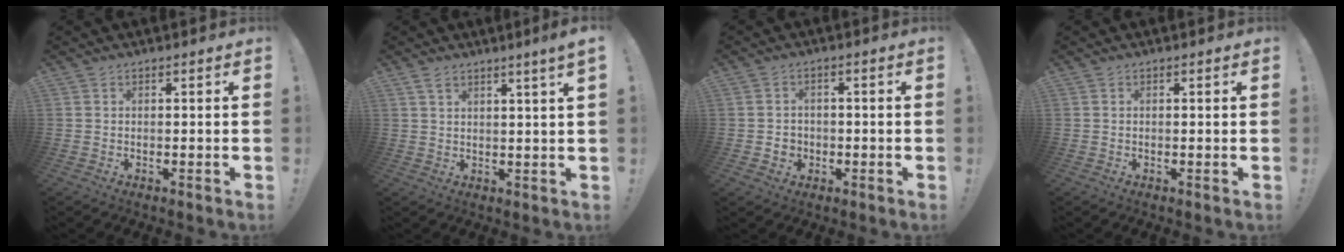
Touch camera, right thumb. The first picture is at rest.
{"total": 3.9, "force": [2.5, -0.5, 3.0], "torque": [-0.047, -0.014, 0.039]}
{"total": 3.5, "force": [-0.4, 3.3, 1.0], "torque": [-0.004, 0.000, -0.007]}
{"total": 0.0}